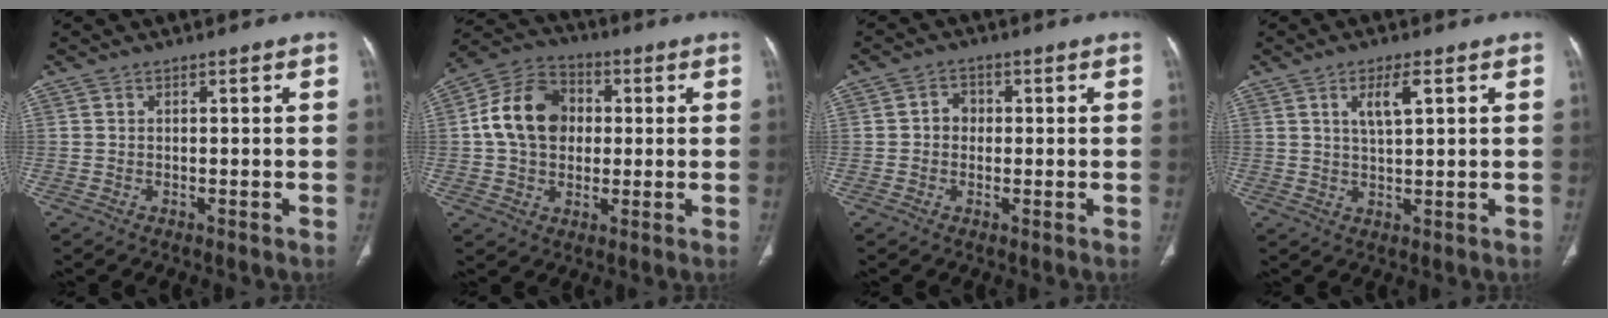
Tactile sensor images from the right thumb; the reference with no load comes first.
{"total": 13.6, "force": [1.2, 10.5, 8.6], "torque": [-0.133, 0.022, 0.014]}
{"total": 3.2, "force": [0.0, 2.8, 1.4], "torque": [-0.007, 0.011, -0.006]}
{"total": 4.9, "force": [2.0, 1.4, 4.2], "torque": [-0.078, -0.007, 0.040]}